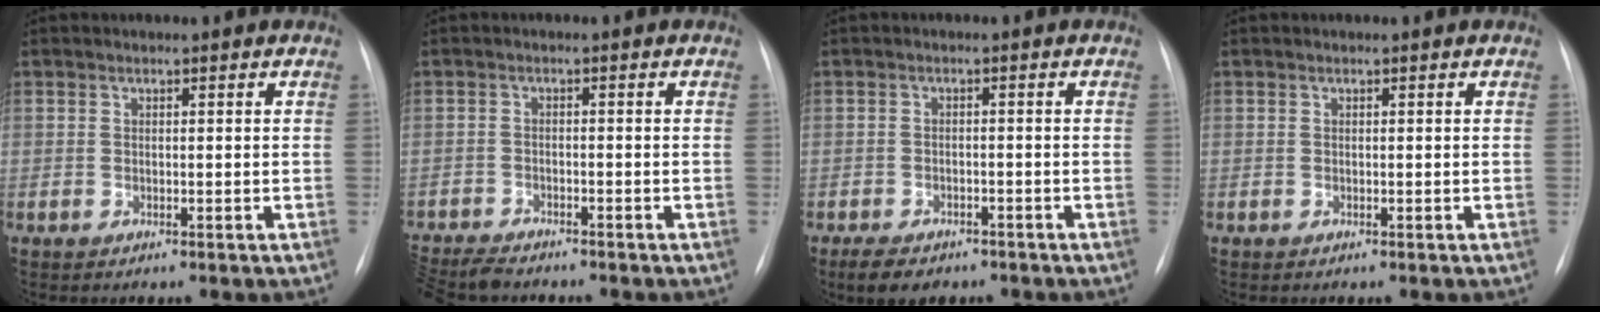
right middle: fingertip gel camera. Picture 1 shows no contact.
{"total": 7.5, "force": [-6.9, 1.6, 2.5], "torque": [-0.039, -0.021, -0.113]}
{"total": 5.7, "force": [-4.3, 2.7, 2.6], "torque": [-0.042, -0.006, -0.060]}
{"total": 0.0}